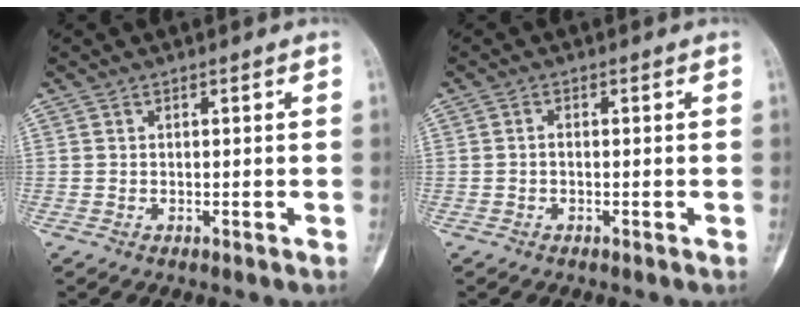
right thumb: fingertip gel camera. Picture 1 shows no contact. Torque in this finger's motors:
{"motor_torque": [-0.19, -0.19, 0.27, 0.19, -0.06]}